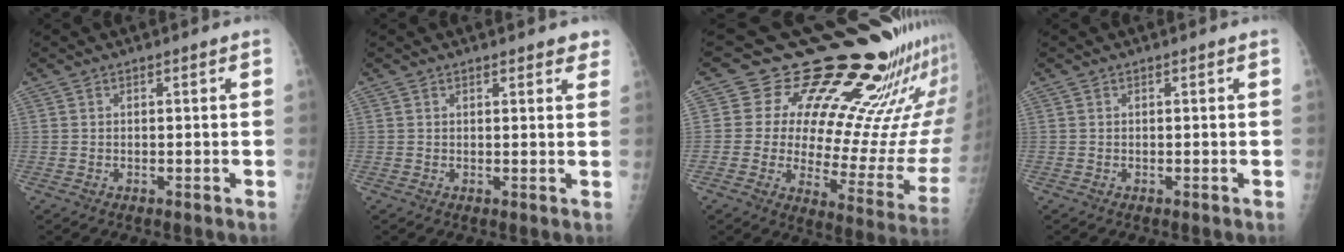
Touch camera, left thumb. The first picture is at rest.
{"total": 3.0, "force": [2.4, 1.1, 1.4], "torque": [0.010, -0.005, 0.024]}
{"total": 20.5, "force": [16.1, 5.3, 11.5], "torque": [-0.112, -0.147, 0.213]}
{"total": 0.0}